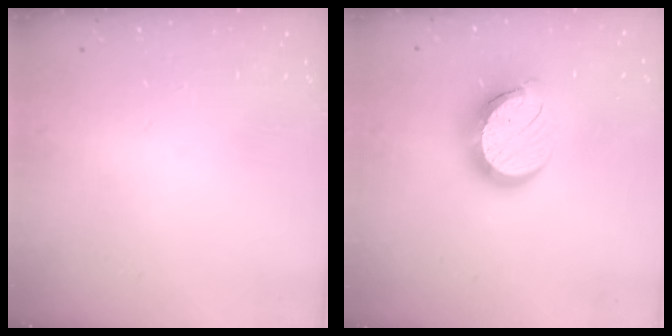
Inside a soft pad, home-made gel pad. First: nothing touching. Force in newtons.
{"total": 13.7, "press": 13.6, "slide": 1.1}